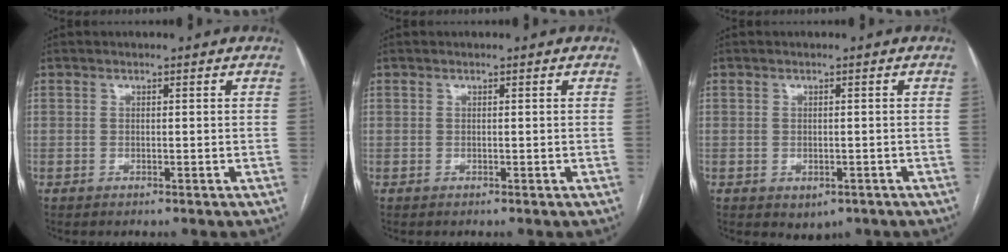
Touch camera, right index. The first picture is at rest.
{"total": 0.0}
{"total": 2.7, "force": [-1.3, 1.9, 1.3], "torque": [-0.009, 0.000, -0.004]}